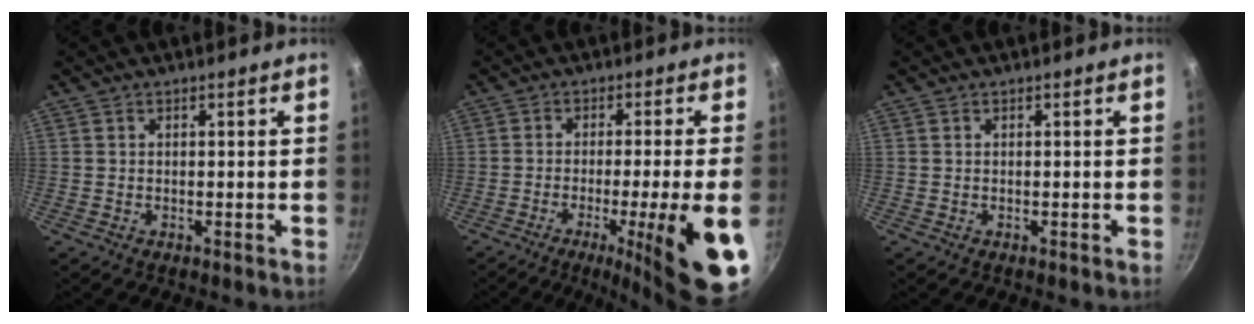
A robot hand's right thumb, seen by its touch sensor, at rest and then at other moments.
{"total": 16.3, "force": [-5.8, 1.5, 15.2], "torque": [-0.209, 0.001, -0.079]}
{"total": 0.0}